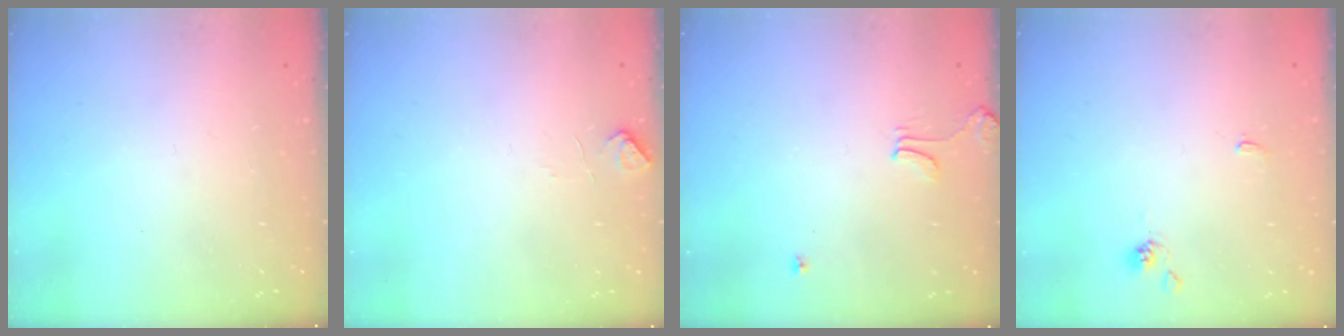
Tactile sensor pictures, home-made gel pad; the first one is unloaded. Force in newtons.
{"total": 2.9, "press": 2.8, "slide": 0.6}
{"total": 1.7, "press": 1.7, "slide": 0.3}
{"total": 1.1, "press": 1.1, "slide": 0.4}